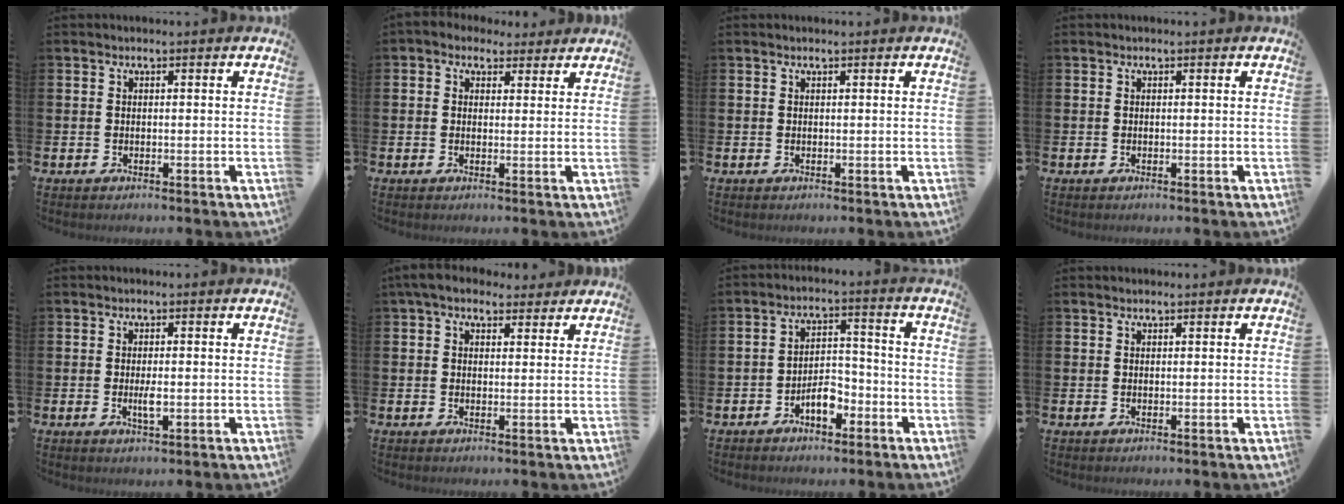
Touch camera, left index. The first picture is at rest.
{"total": 2.7, "force": [2.1, 1.8, 0.2], "torque": [-0.003, -0.003, 0.034]}
{"total": 0.0}
{"total": 0.0}
{"total": 2.0, "force": [-0.1, 0.5, 1.9], "torque": [-0.029, -0.004, -0.004]}
{"total": 5.0, "force": [4.2, 2.2, 1.6], "torque": [-0.029, -0.011, 0.074]}
{"total": 4.7, "force": [-2.7, 2.5, 2.9], "torque": [-0.043, 0.007, -0.055]}
{"total": 0.8, "force": [0.7, 0.2, 0.1], "torque": [0.002, 0.001, 0.013]}